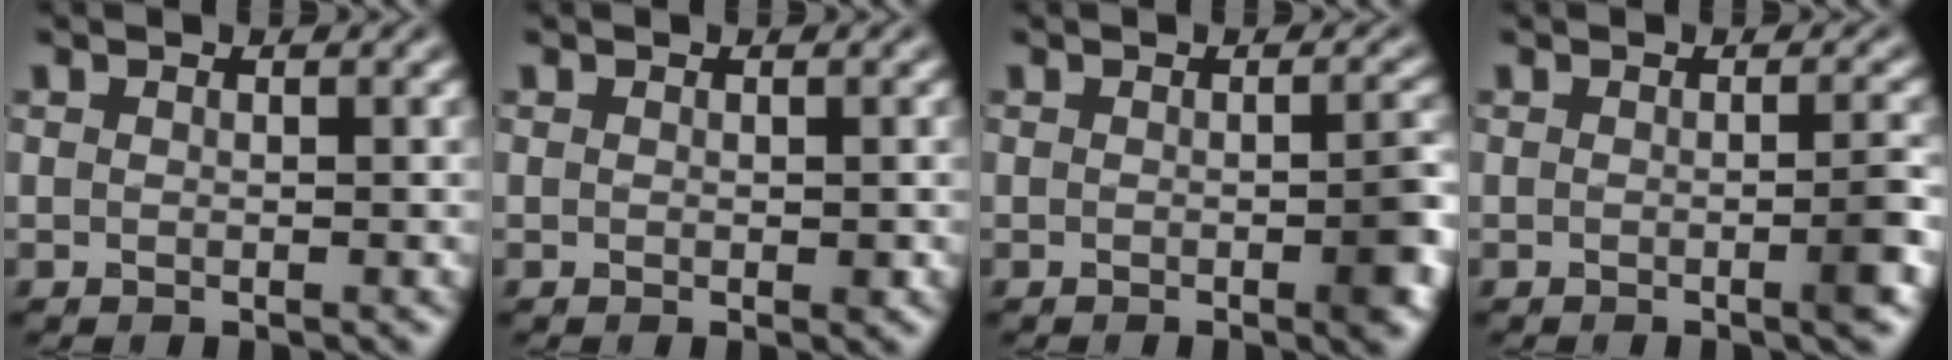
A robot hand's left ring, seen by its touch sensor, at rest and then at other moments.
{"total": 0.5, "force": [0.0, 0.3, 0.4], "torque": [-0.005, -0.002, 0.000]}
{"total": 2.9, "force": [-0.6, 0.7, 2.8], "torque": [-0.033, 0.000, -0.009]}
{"total": 2.2, "force": [-0.5, 0.4, 2.1], "torque": [-0.027, -0.002, -0.011]}